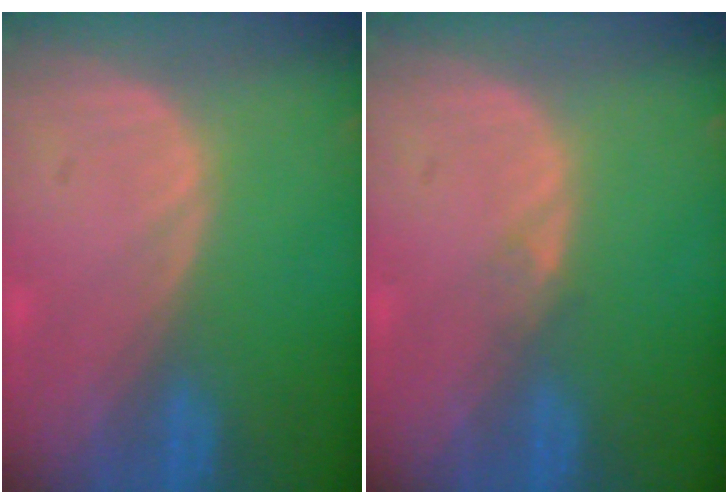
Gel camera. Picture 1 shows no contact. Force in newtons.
{"total": 0.8, "press": 0.8, "slide": 0.0}